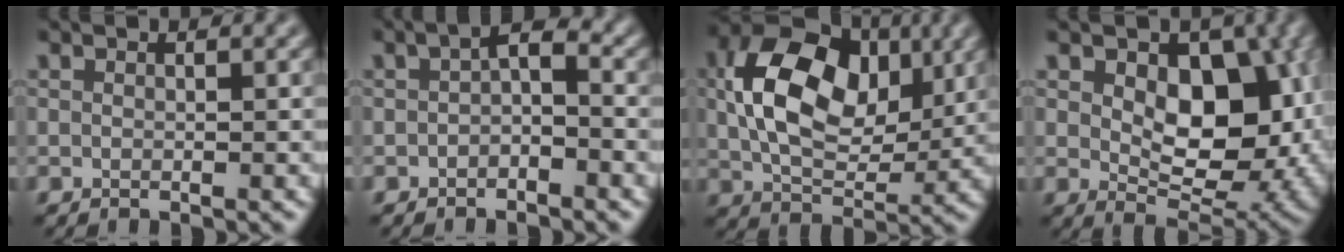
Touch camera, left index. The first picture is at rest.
{"total": 2.3, "force": [-0.5, 1.1, 1.9], "torque": [-0.031, 0.006, -0.014]}
{"total": 11.6, "force": [2.1, 7.4, 8.7], "torque": [-0.157, 0.008, 0.031]}
{"total": 9.4, "force": [1.2, 5.9, 7.2], "torque": [-0.106, -0.013, 0.022]}